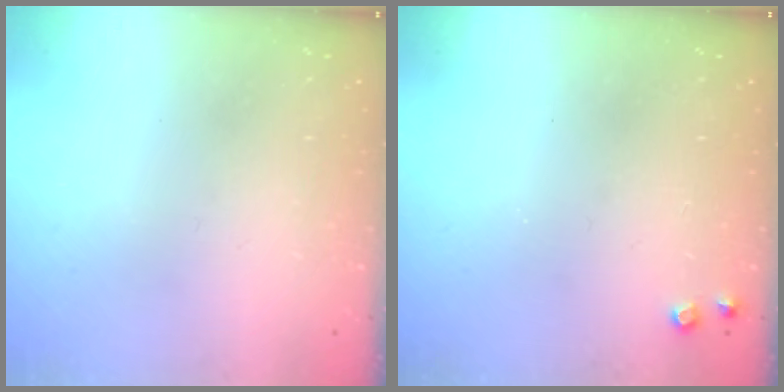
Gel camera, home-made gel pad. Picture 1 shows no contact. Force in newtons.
{"total": 6.7, "press": 6.7, "slide": 0.7}